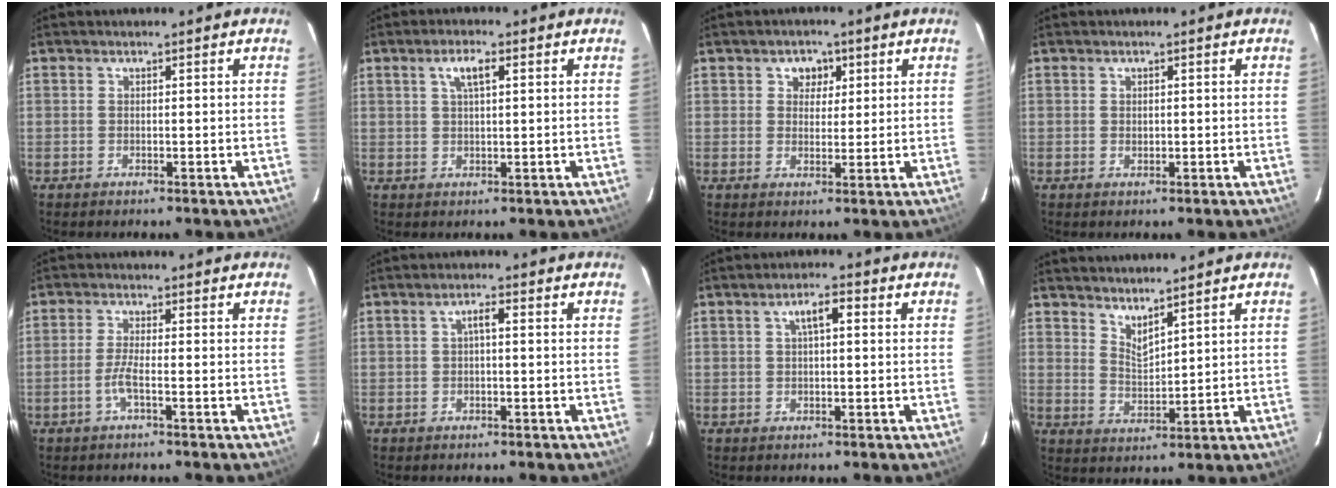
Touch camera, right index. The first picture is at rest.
{"total": 3.5, "force": [1.5, 0.6, 3.1], "torque": [-0.061, 0.006, 0.028]}
{"total": 3.2, "force": [1.5, 2.6, 1.1], "torque": [-0.007, 0.006, 0.024]}
{"total": 0.7, "force": [0.1, 0.7, 0.3], "torque": [-0.003, 0.000, 0.004]}
{"total": 2.9, "force": [-1.4, -0.1, 2.5], "torque": [-0.056, -0.001, -0.031]}
{"total": 1.8, "force": [0.1, 0.1, 1.8], "torque": [-0.035, 0.007, 0.001]}
{"total": 3.4, "force": [1.0, 0.7, 3.2], "torque": [-0.060, 0.011, 0.018]}
{"total": 4.4, "force": [4.0, 0.3, 1.9], "torque": [-0.033, -0.009, 0.070]}